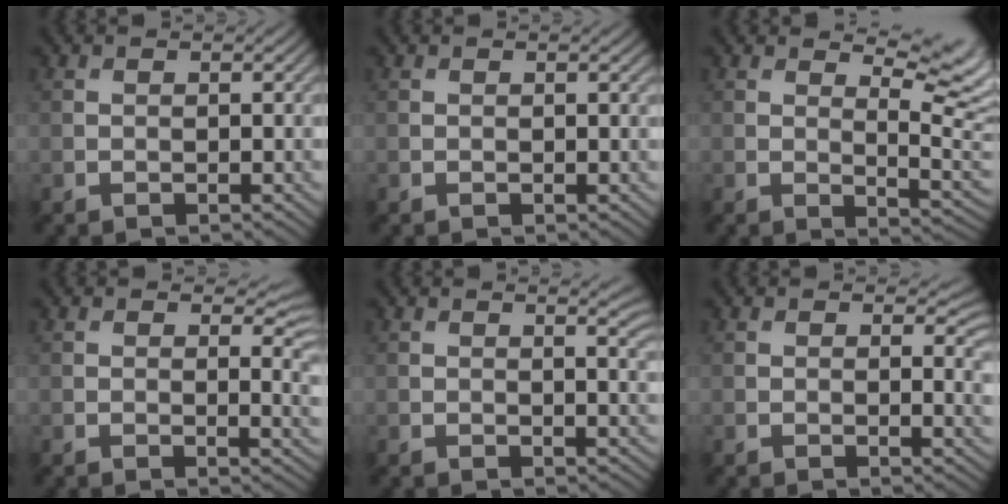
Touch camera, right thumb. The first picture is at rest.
{"total": 0.0}
{"total": 7.3, "force": [4.1, 2.0, 5.7], "torque": [-0.088, 0.005, 0.063]}
{"total": 3.8, "force": [1.1, 1.7, 3.2], "torque": [-0.040, -0.009, 0.016]}
{"total": 3.0, "force": [1.3, 0.8, 2.5], "torque": [-0.032, 0.000, 0.018]}
{"total": 3.0, "force": [0.6, 1.3, 2.7], "torque": [-0.034, -0.006, 0.008]}